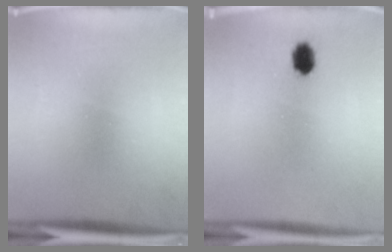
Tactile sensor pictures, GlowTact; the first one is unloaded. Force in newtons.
{"total": 3.6}